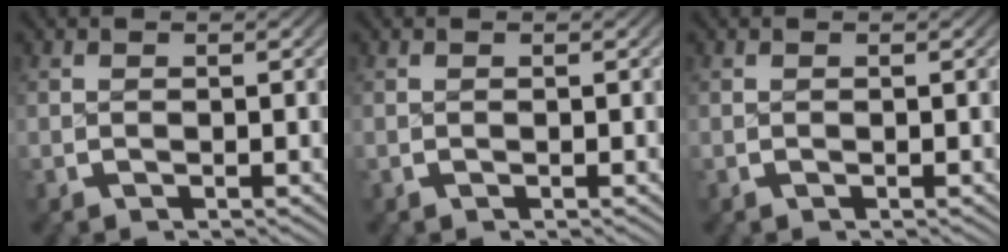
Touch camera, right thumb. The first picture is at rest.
{"total": 0.0}
{"total": 0.0}